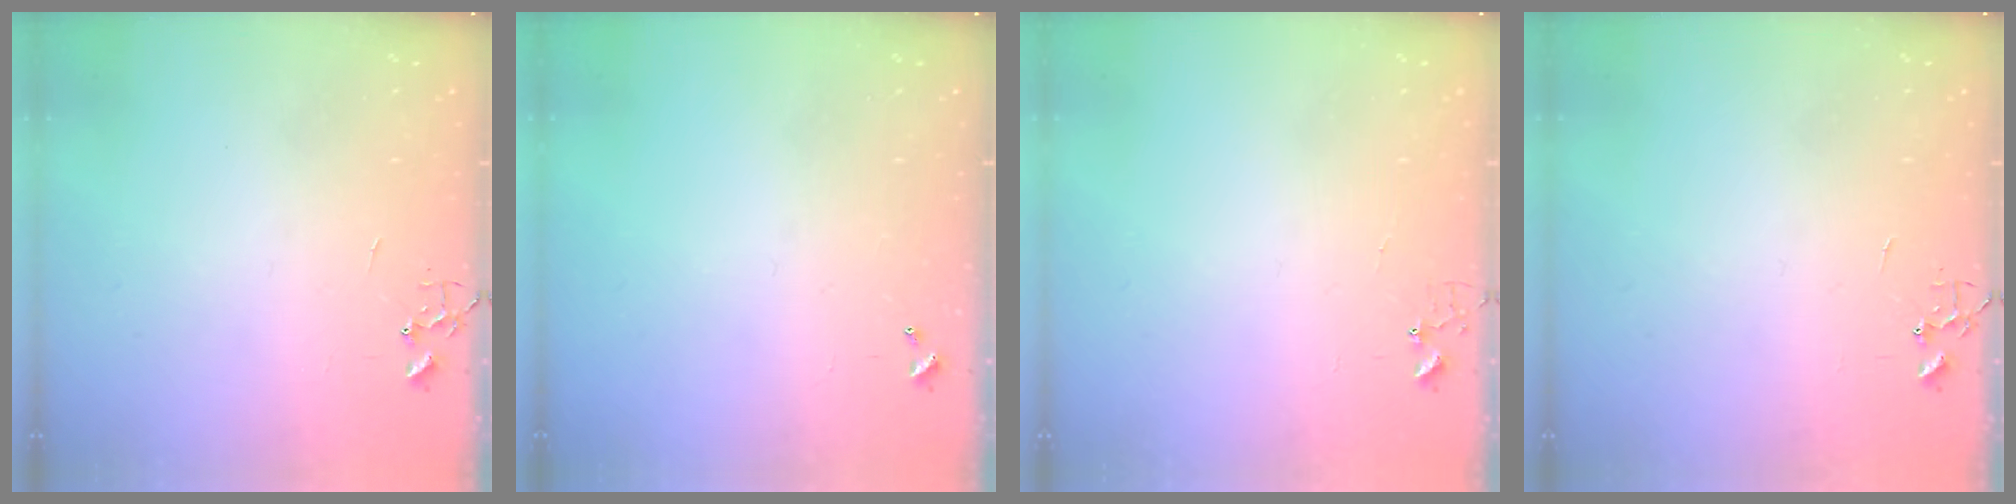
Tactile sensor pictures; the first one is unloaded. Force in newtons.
{"total": 0.0}
{"total": 3.6, "press": 3.6, "slide": 0.3}
{"total": 0.0}